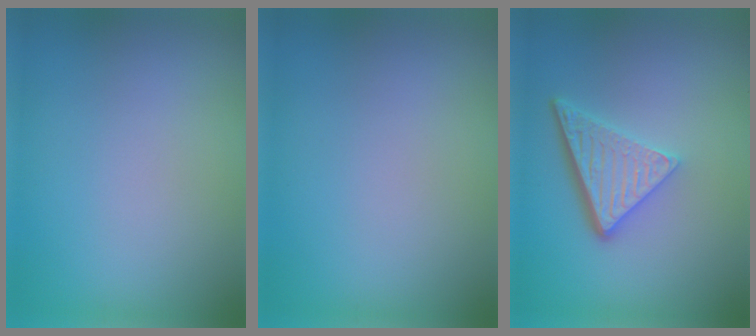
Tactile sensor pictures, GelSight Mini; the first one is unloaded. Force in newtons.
{"total": 0.0}
{"total": 5.1, "press": 3.6, "slide": 3.6}